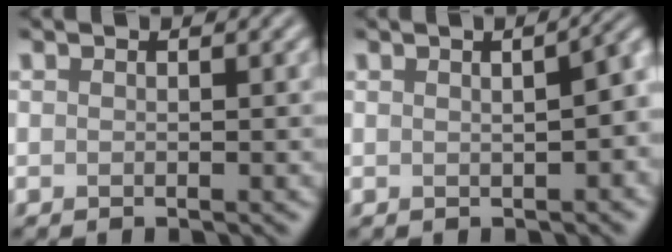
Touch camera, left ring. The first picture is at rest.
{"total": 4.7, "force": [0.5, 1.8, 4.3], "torque": [-0.039, 0.010, 0.014]}